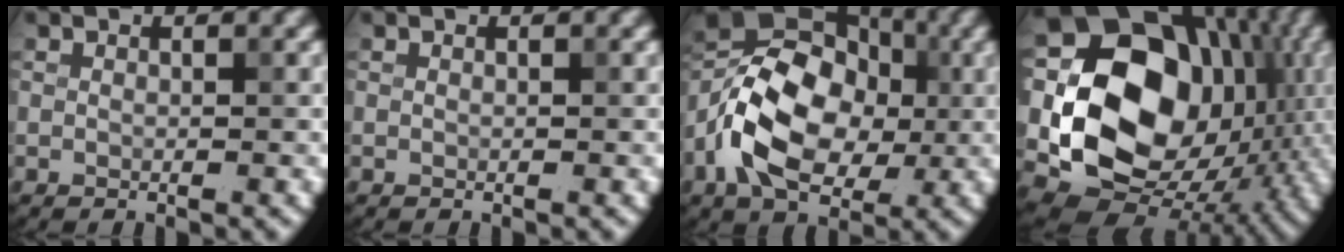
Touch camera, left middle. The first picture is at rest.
{"total": 0.0}
{"total": 11.3, "force": [-2.1, 7.9, 7.8], "torque": [-0.151, 0.009, -0.053]}
{"total": 15.9, "force": [0.1, 12.7, 9.5], "torque": [-0.155, -0.024, -0.004]}